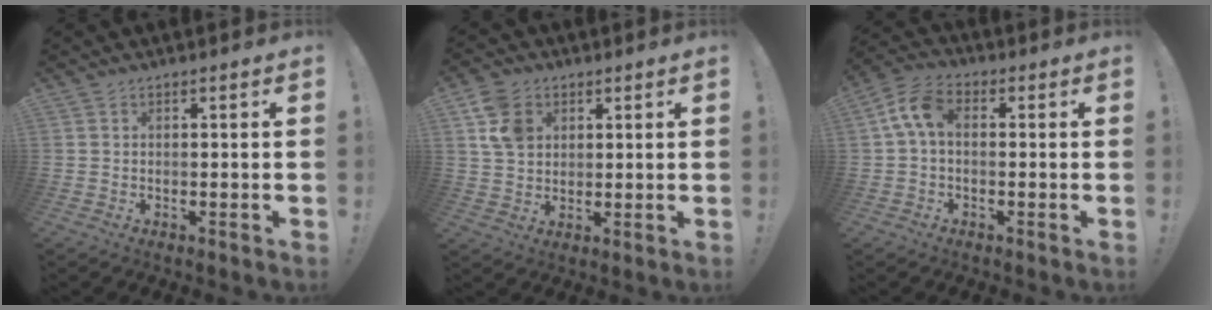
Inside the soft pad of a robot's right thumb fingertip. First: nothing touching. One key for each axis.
{"total": 9.8, "fx": 3.7, "fy": 7.4, "fz": 5.1, "tx": -0.100, "ty": -0.005, "tz": 0.073}
{"total": 8.2, "fx": 1.0, "fy": 4.6, "fz": 6.7, "tx": -0.142, "ty": 0.007, "tz": 0.023}